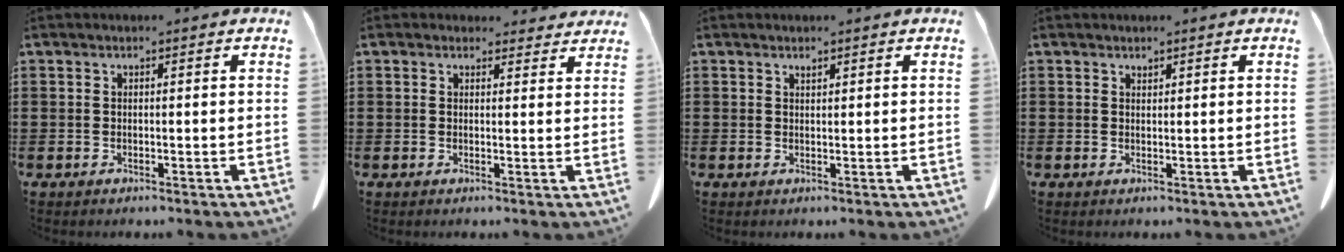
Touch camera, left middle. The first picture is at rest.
{"total": 2.2, "force": [2.0, 0.8, 0.3], "torque": [0.003, -0.004, 0.034]}
{"total": 0.6, "force": [0.6, 0.2, 0.1], "torque": [-0.004, 0.000, 0.011]}
{"total": 0.8, "force": [0.8, 0.3, 0.0], "torque": [-0.002, -0.001, 0.016]}